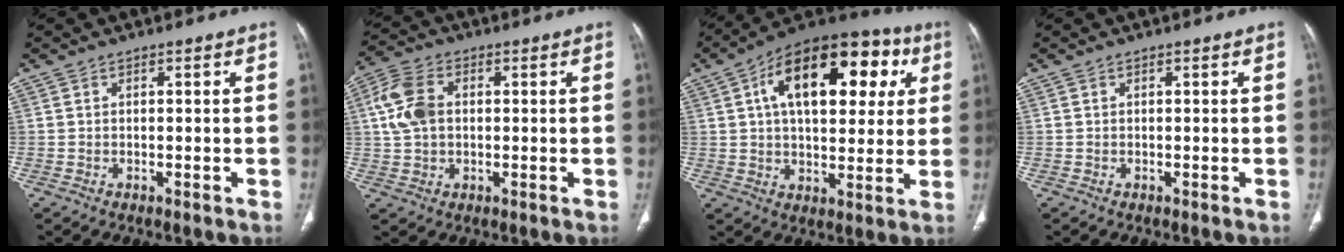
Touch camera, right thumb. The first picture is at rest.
{"total": 8.8, "force": [1.2, 6.0, 6.4], "torque": [-0.138, 0.014, 0.024]}
{"total": 23.9, "force": [7.2, 12.6, 19.0], "torque": [-0.250, 0.022, 0.102]}
{"total": 0.0}